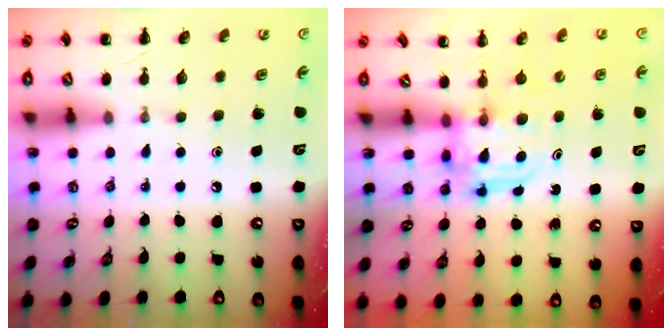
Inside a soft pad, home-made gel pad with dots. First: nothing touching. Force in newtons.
{"total": 3.6, "press": 3.6, "slide": 0.2}